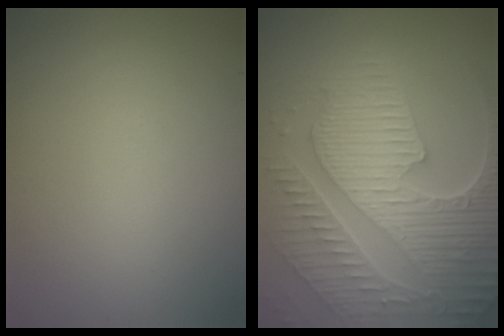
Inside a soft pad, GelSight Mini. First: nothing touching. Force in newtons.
{"total": 8.8, "press": 6.4, "slide": 6.1}